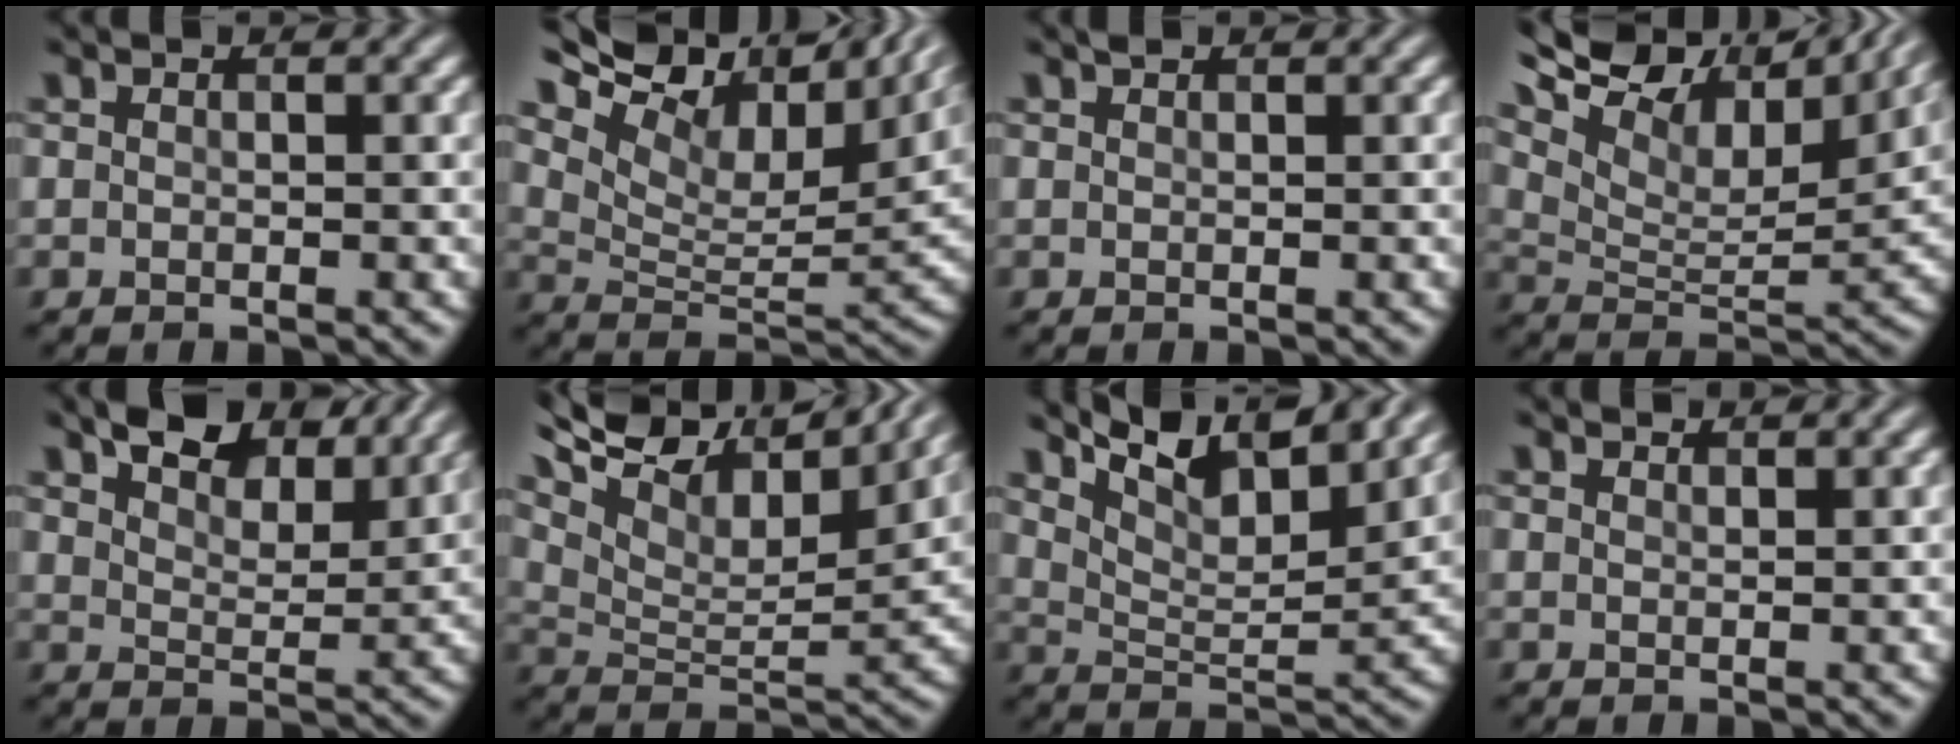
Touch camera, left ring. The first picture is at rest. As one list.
[{"total": 15.8, "force": [10.9, 6.6, 9.3], "torque": [-0.187, 0.057, 0.173]}, {"total": 0.5, "force": [0.5, 0.1, 0.2], "torque": [-0.002, 0.002, 0.010]}, {"total": 14.7, "force": [11.0, 5.5, 8.1], "torque": [-0.184, 0.051, 0.163]}, {"total": 7.4, "force": [5.6, 3.0, 3.9], "torque": [-0.065, 0.013, 0.084]}, {"total": 12.9, "force": [9.8, 4.4, 7.2], "torque": [-0.155, 0.029, 0.146]}, {"total": 9.0, "force": [6.9, 2.6, 5.2], "torque": [-0.098, 0.006, 0.110]}, {"total": 1.3, "force": [1.3, 0.1, 0.2], "torque": [-0.007, -0.001, 0.018]}]